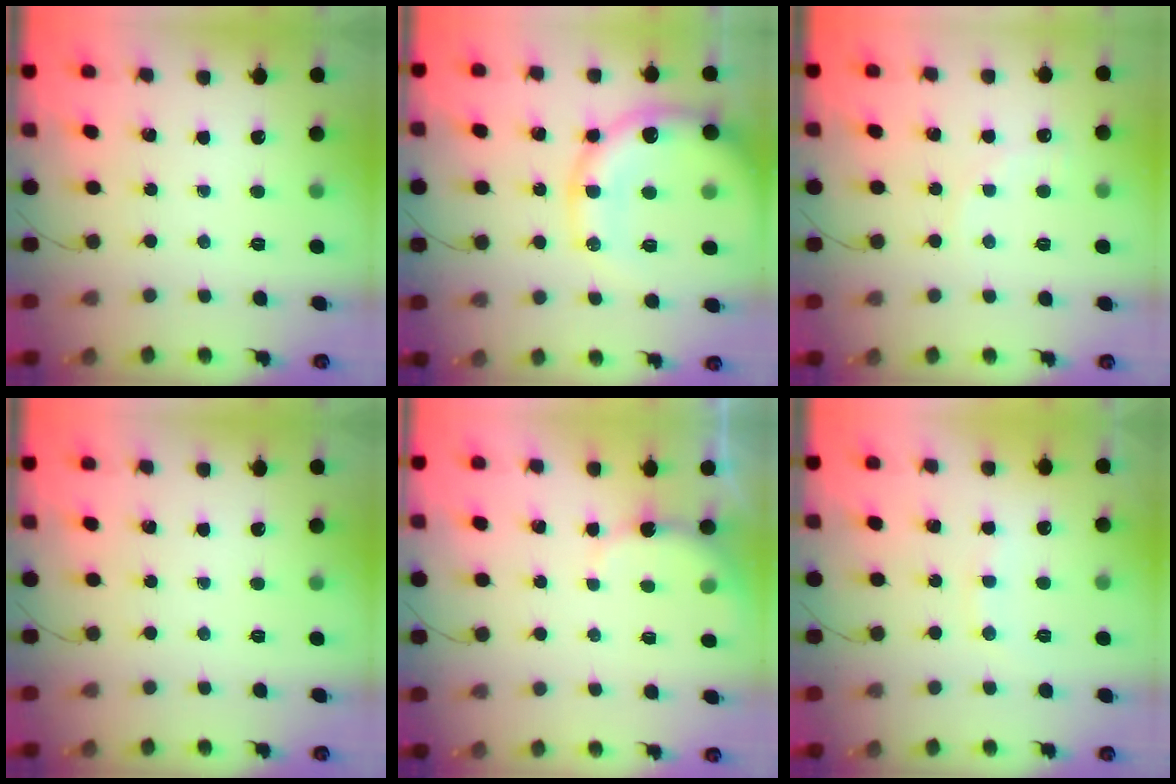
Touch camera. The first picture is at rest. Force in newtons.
{"total": 19.4, "press": 19.0, "slide": 3.5}
{"total": 4.2, "press": 3.9, "slide": 1.3}
{"total": 0.0}
{"total": 3.4, "press": 3.3, "slide": 0.8}
{"total": 7.5, "press": 7.4, "slide": 1.5}